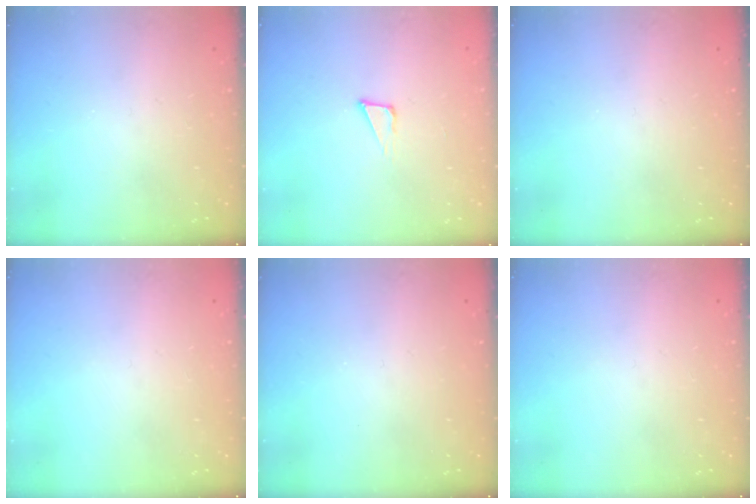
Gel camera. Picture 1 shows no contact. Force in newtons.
{"total": 3.4, "press": 3.3, "slide": 0.9}
{"total": 0.0}
{"total": 0.0}
{"total": 0.0}
{"total": 0.0}